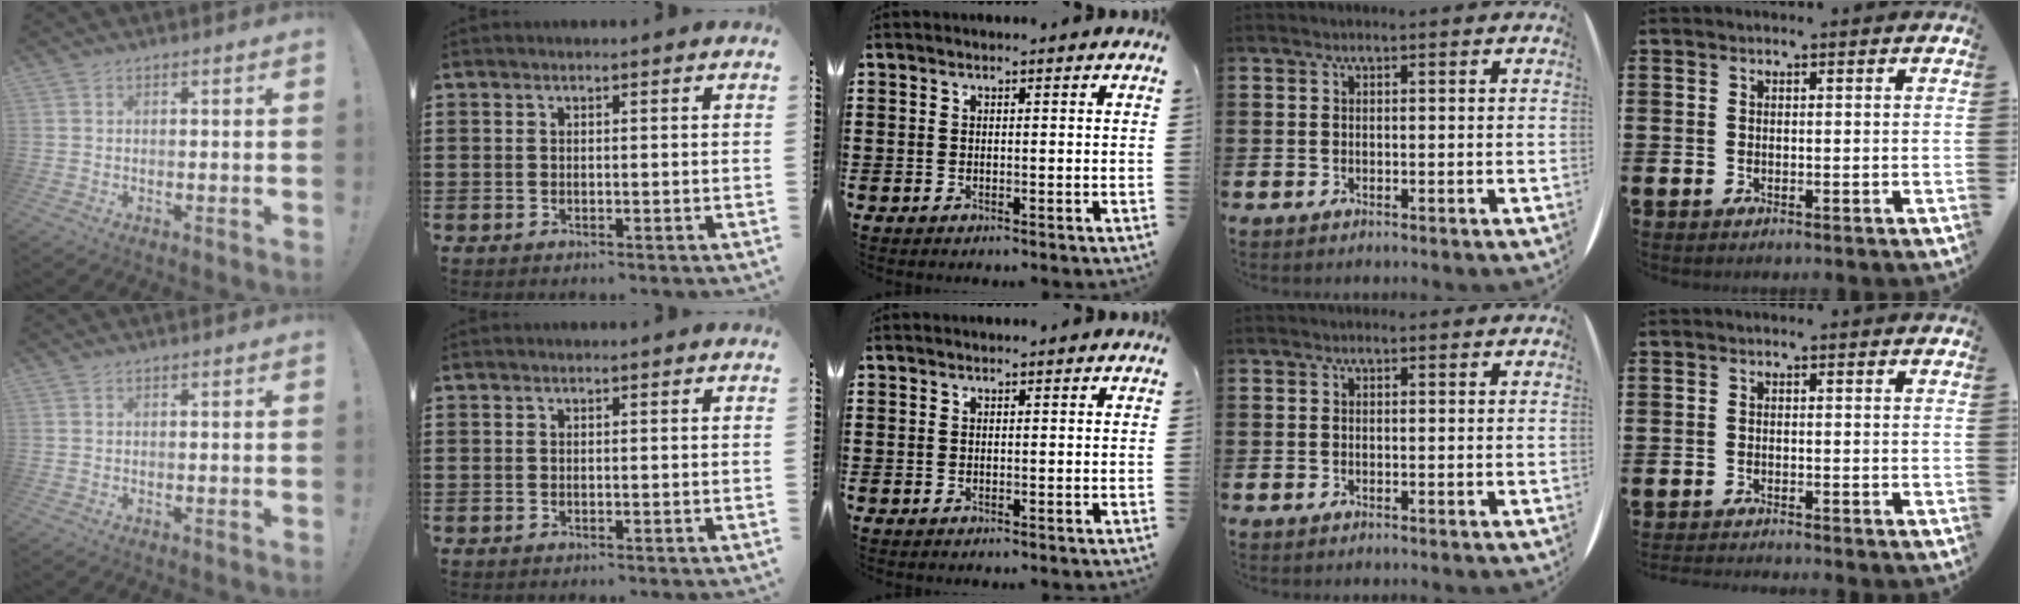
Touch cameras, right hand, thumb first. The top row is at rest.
{"little": {"total": 1.0, "force": [-1.0, -0.2, 0.0], "torque": [0.000, -0.001, -0.020]}}